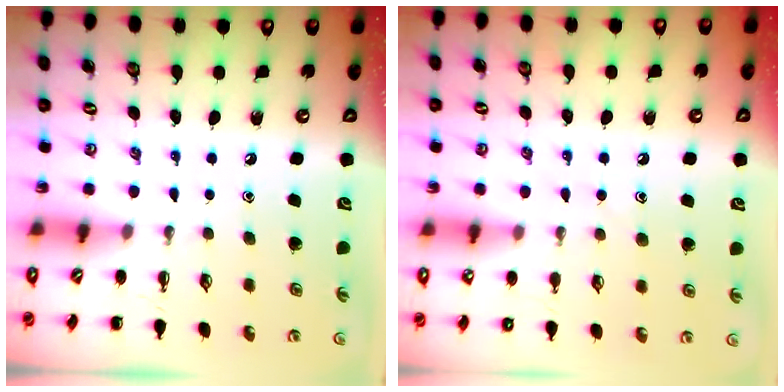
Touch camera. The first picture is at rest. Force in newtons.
{"total": 6.5, "press": 6.4, "slide": 1.1}